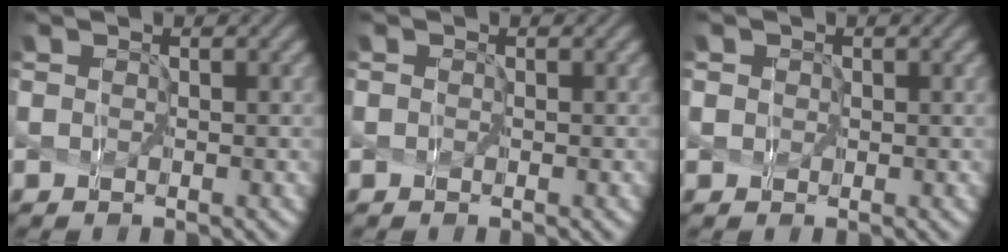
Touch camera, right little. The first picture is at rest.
{"total": 0.0}
{"total": 2.3, "force": [0.8, 2.0, 0.8], "torque": [0.001, 0.022, -0.014]}